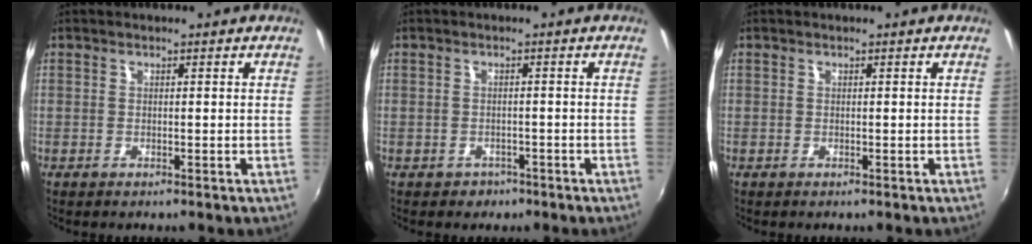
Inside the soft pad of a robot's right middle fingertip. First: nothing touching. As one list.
[{"total": 2.5, "force": [-1.5, 2.0, 0.4], "torque": [-0.013, -0.002, -0.019]}, {"total": 0.0}]